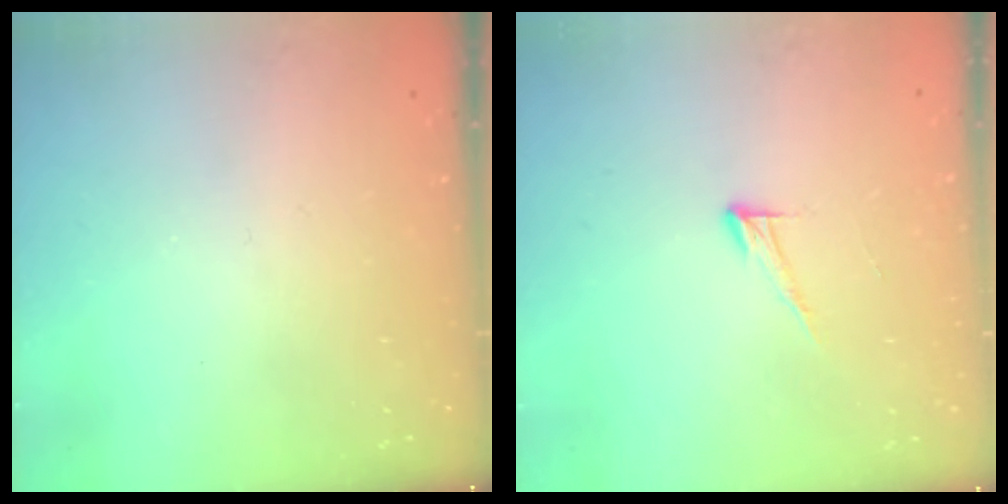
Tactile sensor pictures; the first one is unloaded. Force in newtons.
{"total": 6.5, "press": 6.5, "slide": 0.4}